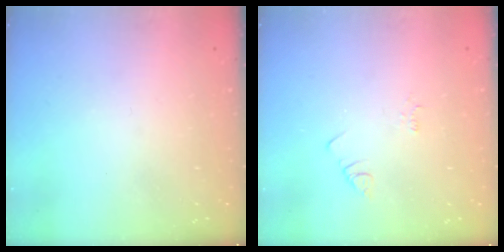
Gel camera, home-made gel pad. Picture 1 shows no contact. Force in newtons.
{"total": 1.9, "press": 1.9, "slide": 0.2}